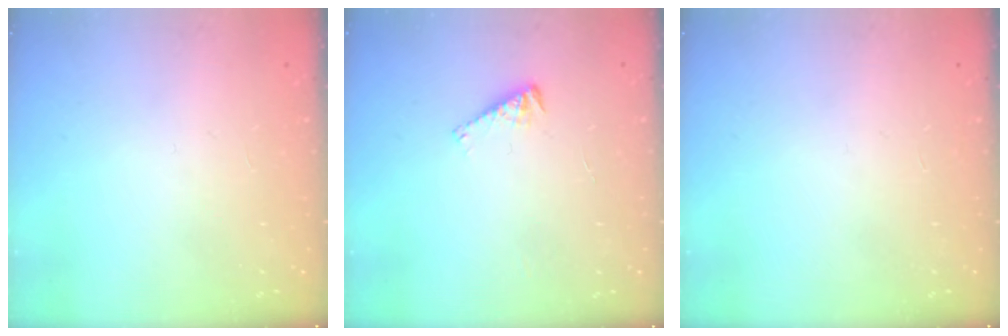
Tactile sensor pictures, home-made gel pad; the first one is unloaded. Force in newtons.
{"total": 4.4, "press": 4.4, "slide": 0.5}
{"total": 0.0}